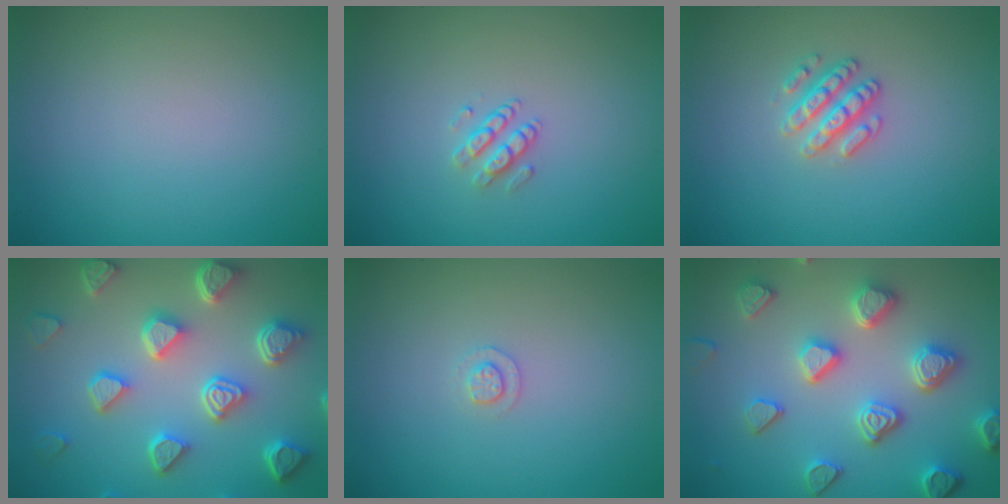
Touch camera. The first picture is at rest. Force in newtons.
{"total": 1.5, "press": 1.1, "slide": 1.0}
{"total": 2.5, "press": 2.5, "slide": 0.4}
{"total": 7.3, "press": 5.8, "slide": 4.5}
{"total": 1.0, "press": 1.0, "slide": 0.2}
{"total": 5.1, "press": 4.9, "slide": 1.7}